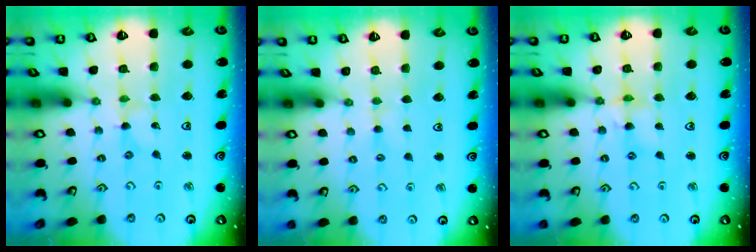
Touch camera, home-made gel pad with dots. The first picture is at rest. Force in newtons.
{"total": 1.9, "press": 1.9, "slide": 0.4}
{"total": 3.5, "press": 3.5, "slide": 0.4}